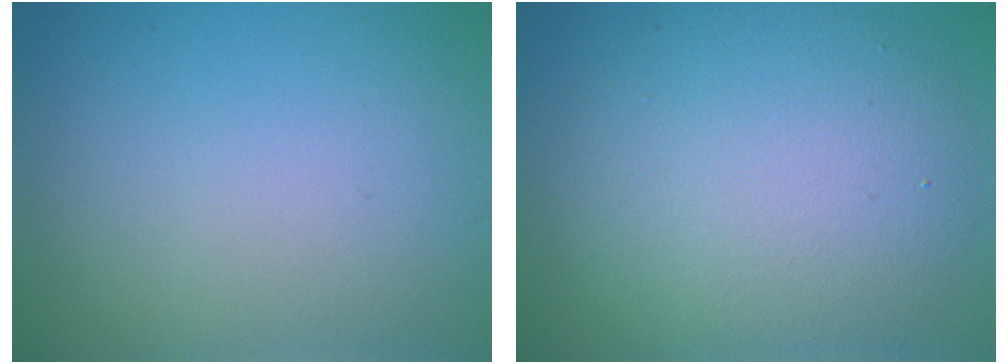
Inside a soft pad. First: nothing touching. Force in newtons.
{"total": 8.9, "press": 8.9, "slide": 0.4}